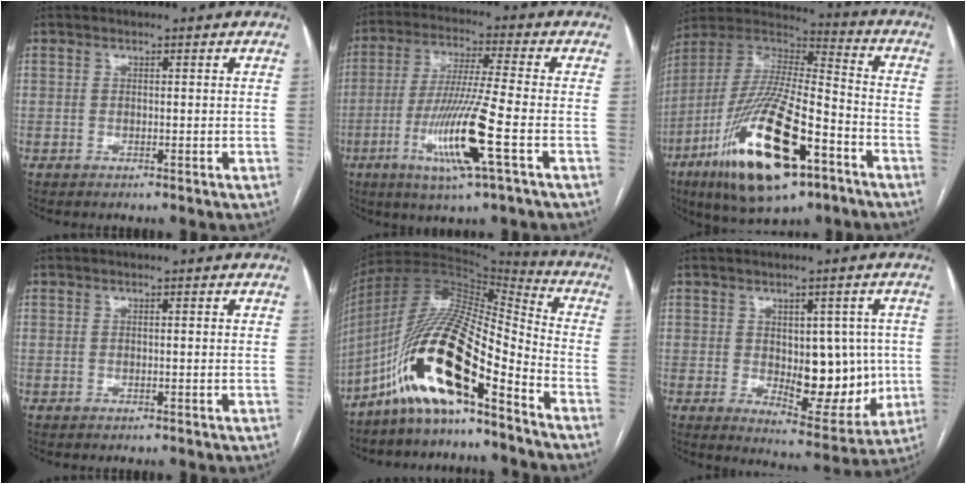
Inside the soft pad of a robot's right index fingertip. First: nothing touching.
{"total": 12.8, "force": [-4.4, -0.6, 12.0], "torque": [-0.240, -0.018, -0.084]}
{"total": 24.5, "force": [-12.2, 6.4, 20.2], "torque": [-0.415, -0.045, -0.213]}
{"total": 0.6, "force": [0.2, 0.0, 0.5], "torque": [-0.008, 0.002, 0.002]}
{"total": 17.5, "force": [-10.4, 3.0, 13.8], "torque": [-0.273, 0.011, -0.189]}
{"total": 11.4, "force": [-0.1, 5.8, 9.8], "torque": [-0.118, 0.001, 0.019]}